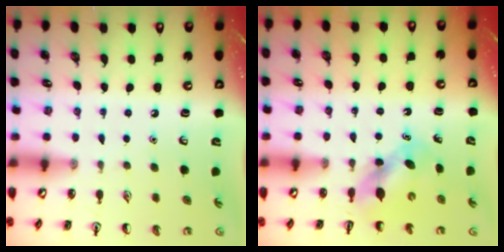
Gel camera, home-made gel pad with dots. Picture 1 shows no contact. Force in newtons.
{"total": 5.6, "press": 5.6, "slide": 0.8}